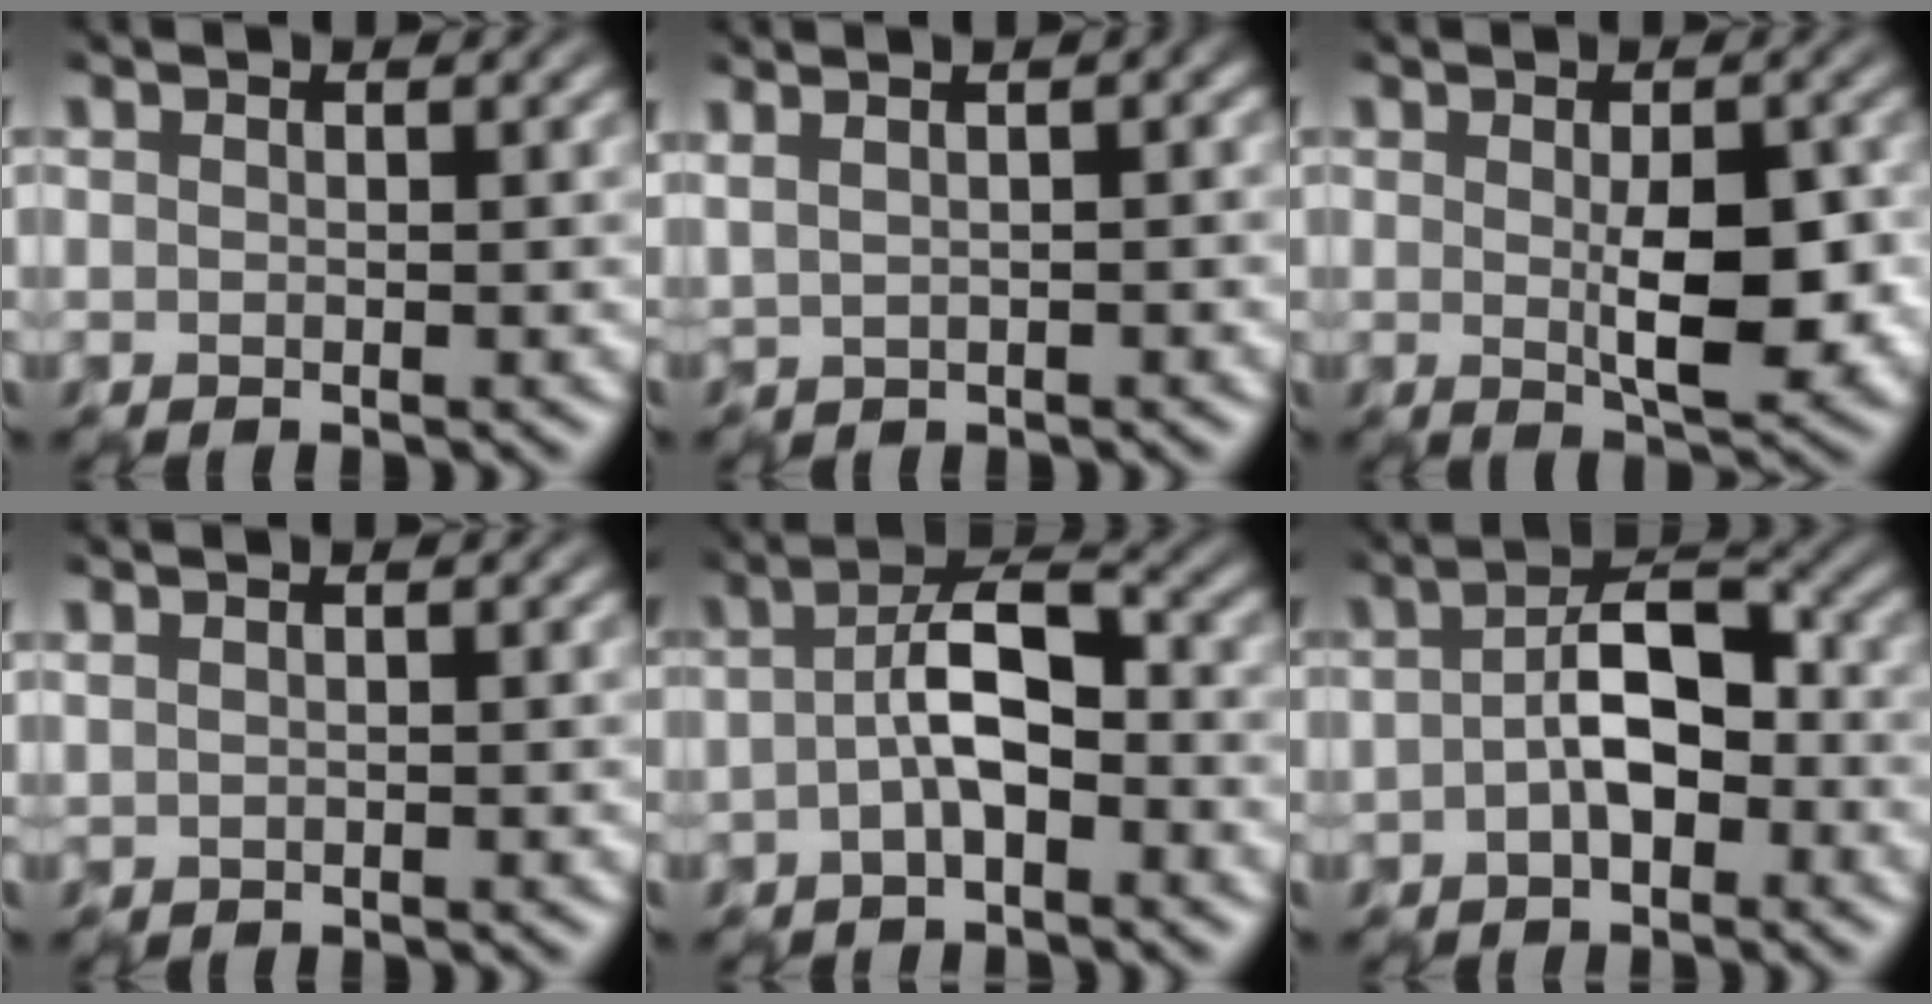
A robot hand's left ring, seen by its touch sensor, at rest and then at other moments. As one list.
[{"total": 4.8, "force": [2.7, 2.2, 3.3], "torque": [-0.042, 0.042, 0.026]}, {"total": 5.0, "force": [-0.2, 1.9, 4.6], "torque": [-0.073, -0.003, 0.001]}, {"total": 0.6, "force": [0.5, 0.3, 0.2], "torque": [-0.002, 0.001, 0.005]}, {"total": 4.2, "force": [-0.8, 1.9, 3.7], "torque": [-0.068, 0.015, -0.023]}, {"total": 5.0, "force": [-0.6, 2.8, 4.0], "torque": [-0.067, 0.010, -0.019]}]